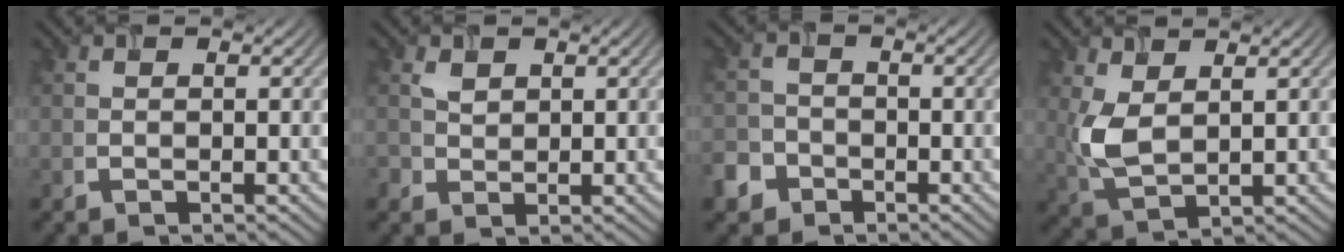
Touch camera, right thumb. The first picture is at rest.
{"total": 1.7, "force": [0.7, 1.4, 0.6], "torque": [-0.021, -0.003, 0.018]}
{"total": 4.2, "force": [-2.7, 3.0, 1.1], "torque": [-0.032, -0.003, -0.060]}
{"total": 5.1, "force": [1.4, 2.7, 4.0], "torque": [-0.108, -0.001, 0.035]}